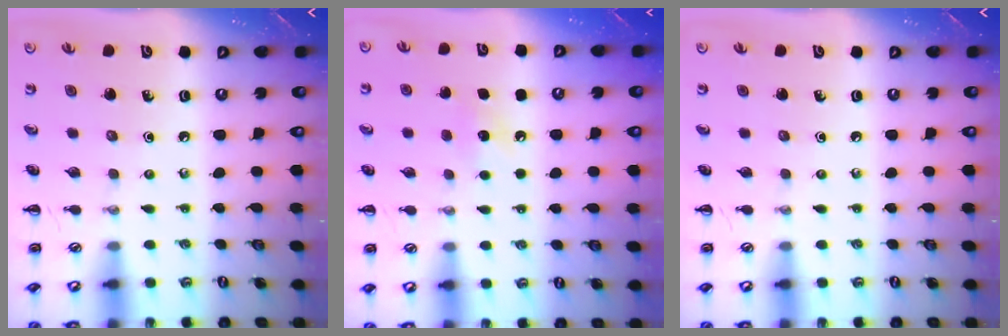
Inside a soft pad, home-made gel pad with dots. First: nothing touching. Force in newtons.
{"total": 5.7, "press": 5.6, "slide": 1.3}
{"total": 0.0}